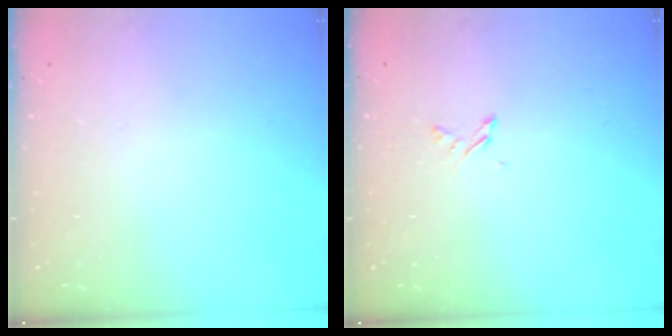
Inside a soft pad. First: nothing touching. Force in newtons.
{"total": 1.7, "press": 1.7, "slide": 0.3}